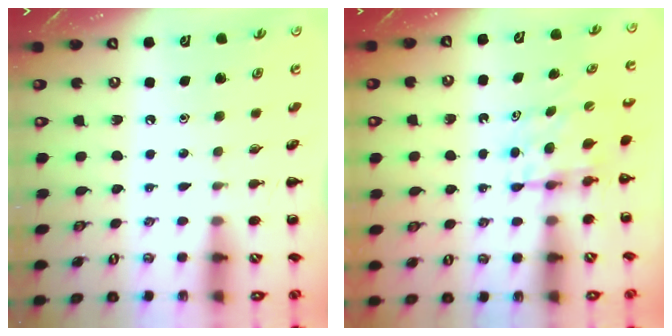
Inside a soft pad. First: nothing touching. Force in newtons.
{"total": 5.2, "press": 5.2, "slide": 0.3}